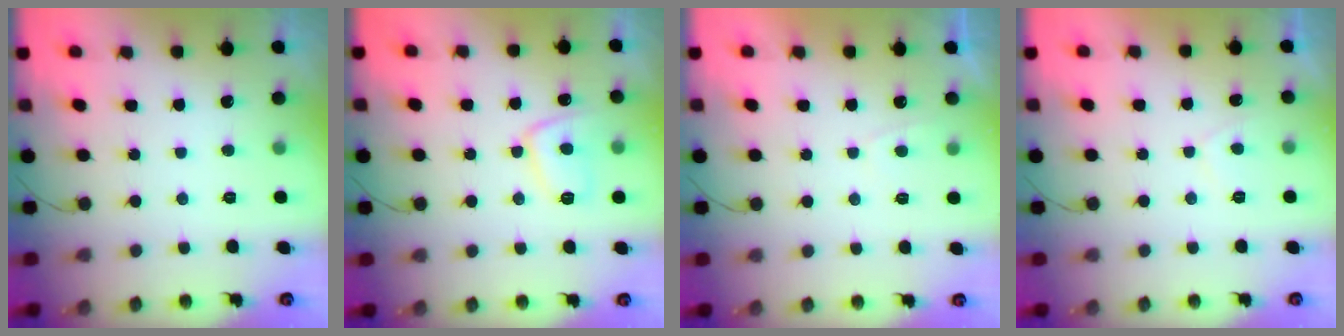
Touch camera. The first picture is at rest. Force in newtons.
{"total": 9.3, "press": 9.2, "slide": 0.8}
{"total": 1.1, "press": 0.9, "slide": 0.5}
{"total": 1.8, "press": 1.7, "slide": 0.6}